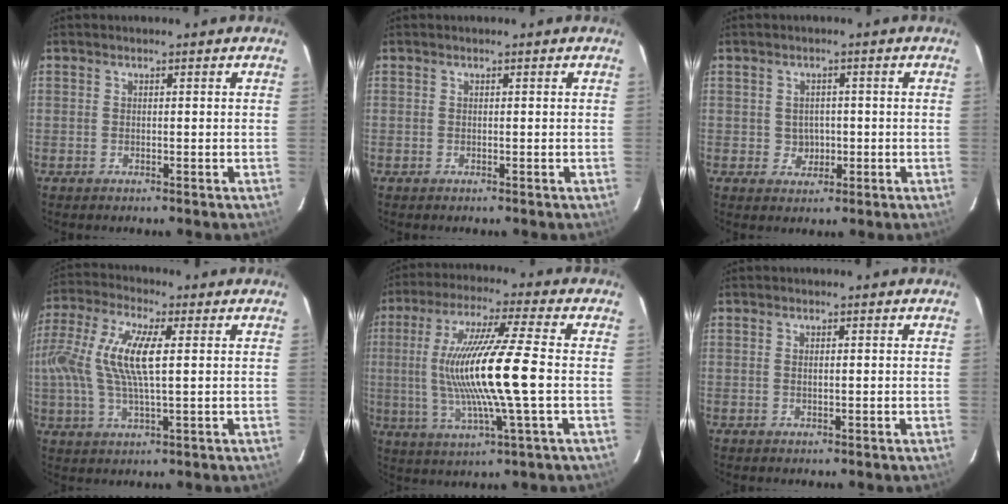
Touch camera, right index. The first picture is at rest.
{"total": 0.0}
{"total": 3.1, "force": [-0.3, 3.0, 0.8], "torque": [-0.013, 0.007, 0.004]}
{"total": 14.5, "force": [1.9, 4.4, 13.7], "torque": [-0.268, 0.008, 0.030]}
{"total": 17.1, "force": [-0.7, 0.5, 17.1], "torque": [-0.319, -0.008, -0.007]}
{"total": 1.0, "force": [0.1, 0.3, 0.9], "torque": [-0.016, 0.002, 0.001]}